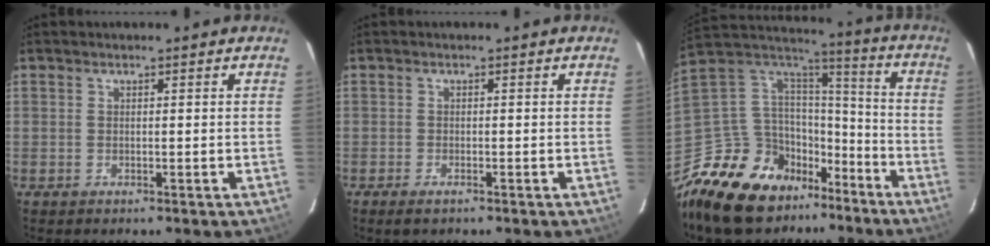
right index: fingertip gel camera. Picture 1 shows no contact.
{"total": 2.0, "force": [-1.5, 0.6, 1.2], "torque": [-0.029, -0.005, -0.028]}
{"total": 22.1, "force": [-15.6, 12.2, 9.9], "torque": [-0.224, 0.017, -0.253]}